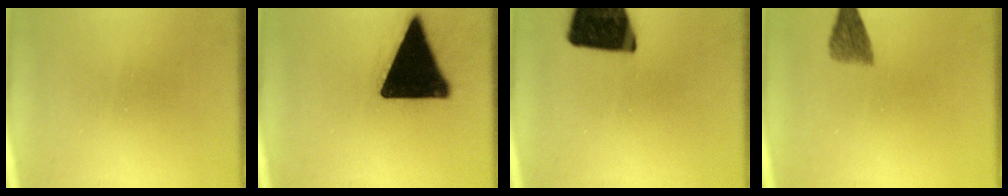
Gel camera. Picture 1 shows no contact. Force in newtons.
{"total": 20.3}
{"total": 19.8}
{"total": 3.9}